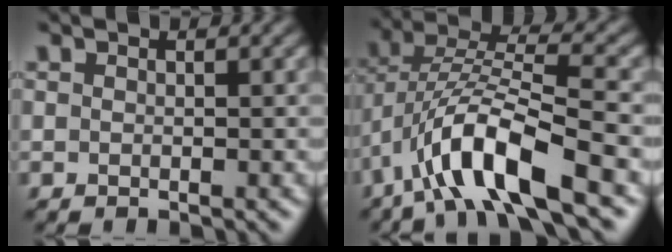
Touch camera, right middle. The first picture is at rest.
{"total": 9.9, "force": [-5.4, 2.8, 7.9], "torque": [-0.152, 0.011, -0.102]}